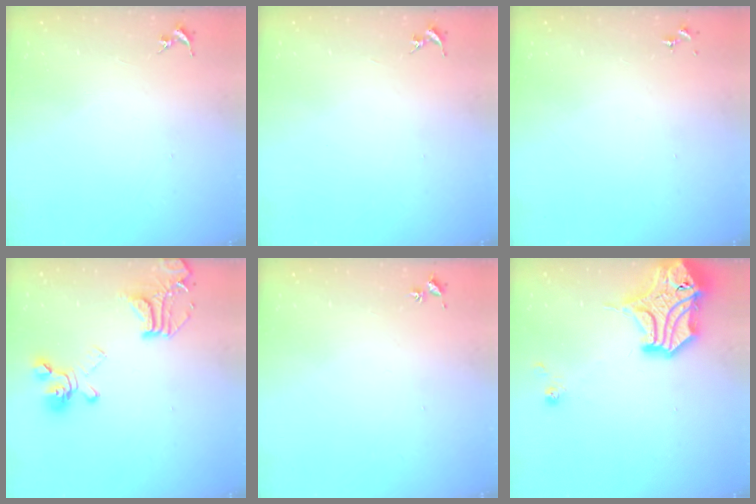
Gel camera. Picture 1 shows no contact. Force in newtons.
{"total": 0.0}
{"total": 0.0}
{"total": 18.4, "press": 18.3, "slide": 1.9}
{"total": 2.1, "press": 2.1, "slide": 0.2}
{"total": 17.2, "press": 17.0, "slide": 2.6}